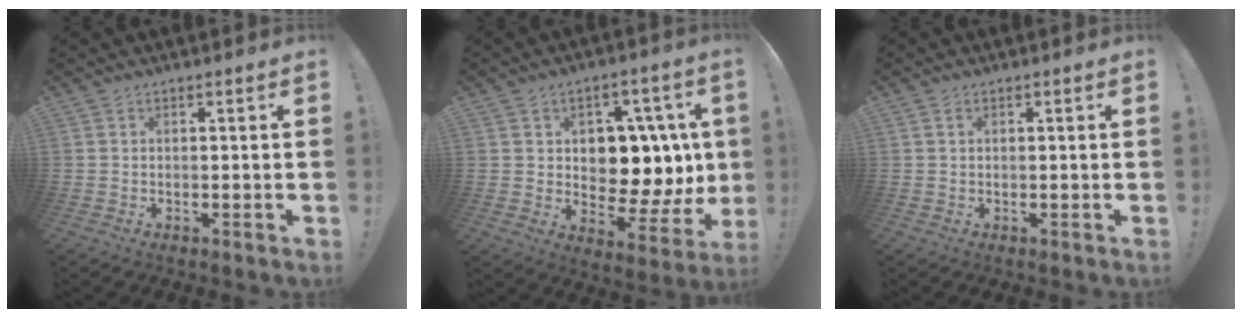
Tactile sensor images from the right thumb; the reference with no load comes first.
{"total": 11.1, "force": [2.5, 8.3, 7.0], "torque": [-0.076, -0.027, 0.061]}
{"total": 0.6, "force": [0.3, 0.5, 0.3], "torque": [-0.010, 0.004, 0.006]}